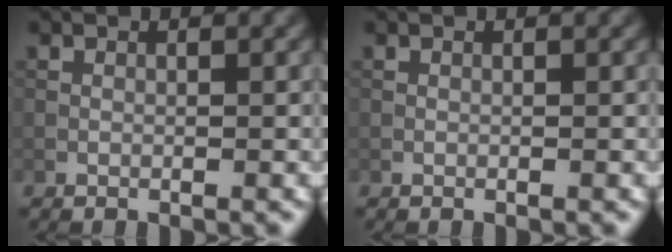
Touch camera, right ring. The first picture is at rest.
{"total": 0.0}